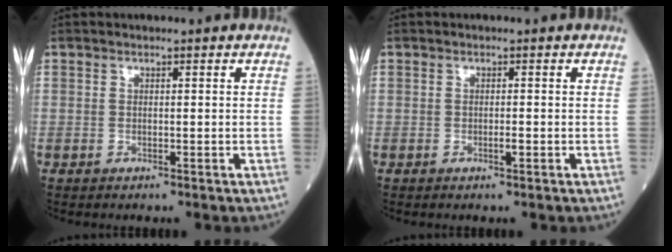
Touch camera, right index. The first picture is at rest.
{"total": 0.8, "force": [-0.3, 0.0, 0.7], "torque": [-0.015, 0.000, -0.005]}